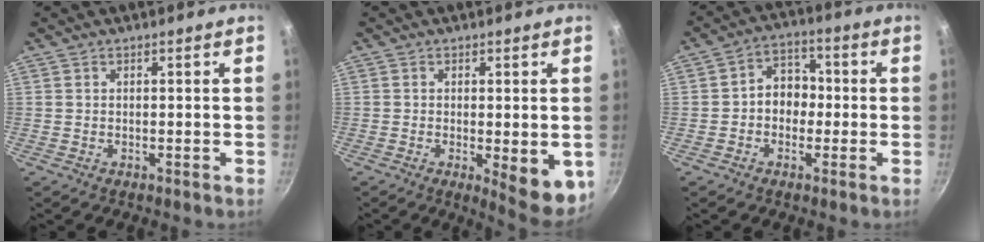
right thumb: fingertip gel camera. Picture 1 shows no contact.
{"total": 8.6, "force": [-1.6, 2.8, 8.0], "torque": [-0.089, -0.007, -0.013]}
{"total": 6.8, "force": [-0.7, 5.5, 4.0], "torque": [-0.019, 0.024, -0.024]}